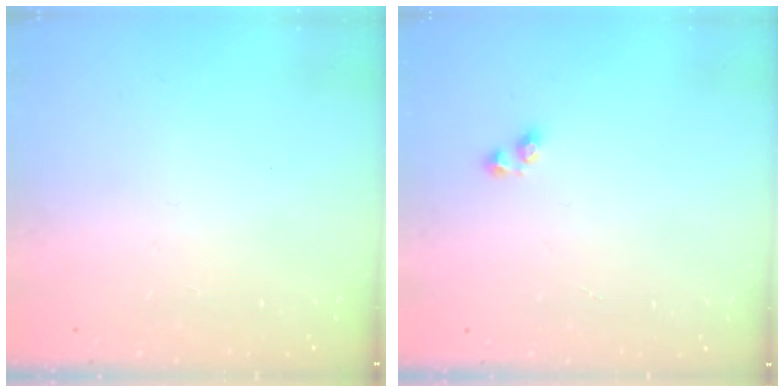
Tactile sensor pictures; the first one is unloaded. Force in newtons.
{"total": 2.2, "press": 1.9, "slide": 1.1}